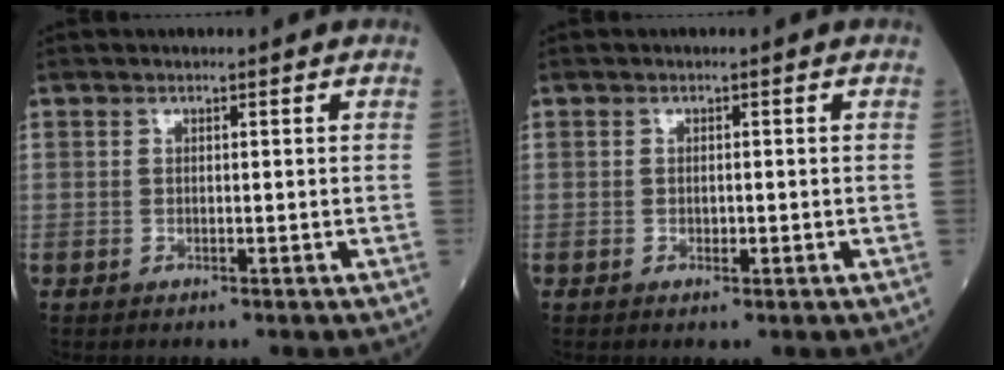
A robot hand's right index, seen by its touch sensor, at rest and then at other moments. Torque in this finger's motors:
{"motor_torque": [-0.09, 0.00, -0.06, 0.00]}